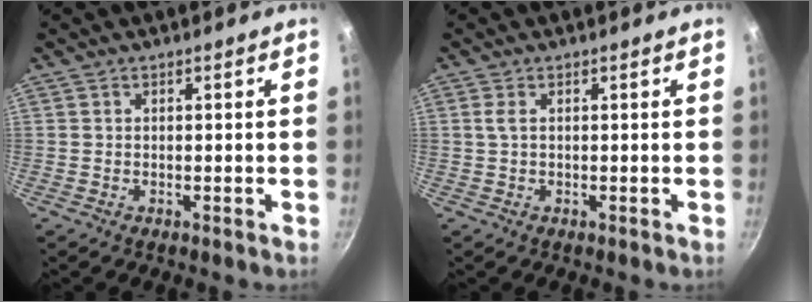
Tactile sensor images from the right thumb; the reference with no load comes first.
{"total": 1.3, "force": [0.3, 0.5, 1.2], "torque": [-0.036, 0.006, 0.009]}